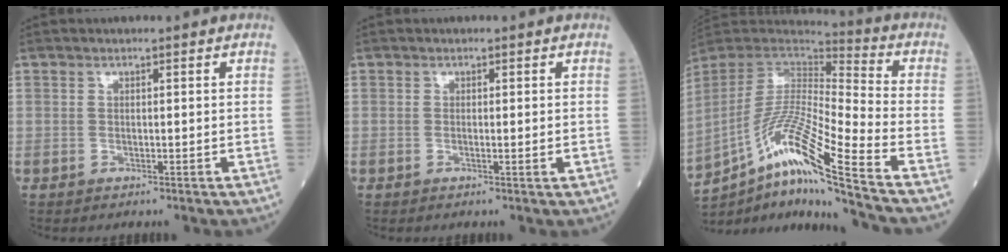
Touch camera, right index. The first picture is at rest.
{"total": 1.0, "force": [-0.2, -0.1, 0.9], "torque": [-0.015, -0.003, -0.003]}
{"total": 19.2, "force": [-12.6, -1.2, 14.4], "torque": [-0.302, -0.016, -0.241]}